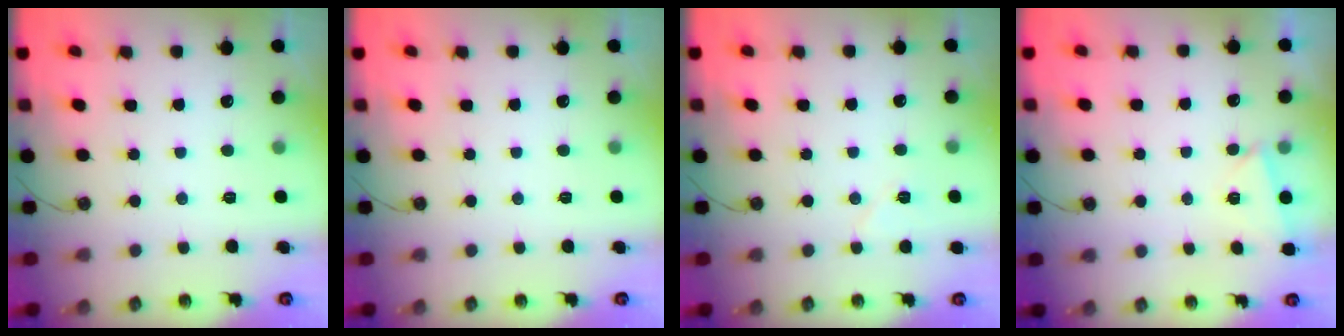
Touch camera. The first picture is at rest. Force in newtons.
{"total": 0.0}
{"total": 5.4, "press": 5.0, "slide": 1.8}
{"total": 3.1, "press": 1.9, "slide": 2.4}